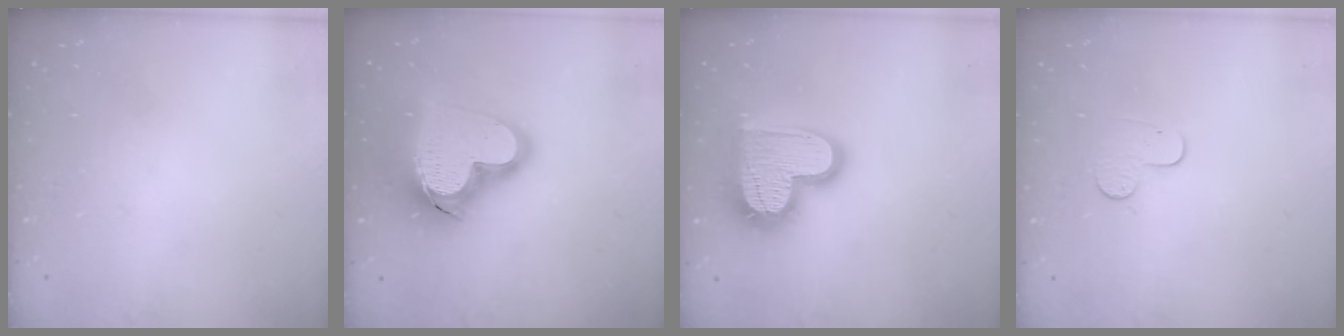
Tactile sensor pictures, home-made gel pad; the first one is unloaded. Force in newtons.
{"total": 23.0, "press": 22.9, "slide": 2.3}
{"total": 19.8, "press": 19.7, "slide": 1.3}
{"total": 5.9, "press": 5.9, "slide": 0.4}